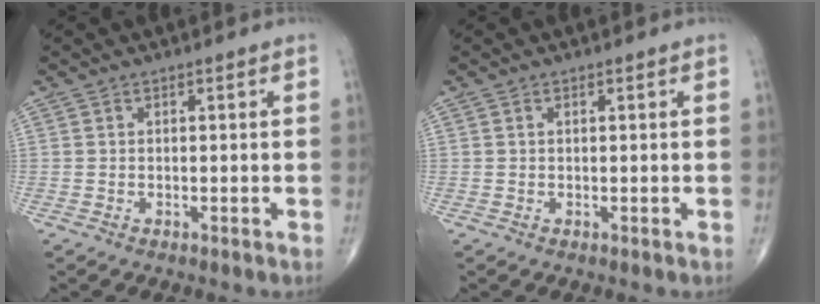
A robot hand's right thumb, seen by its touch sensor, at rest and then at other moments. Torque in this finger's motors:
{"motor_torque": [-0.28, -0.08, -0.13, -0.05, 0.02]}